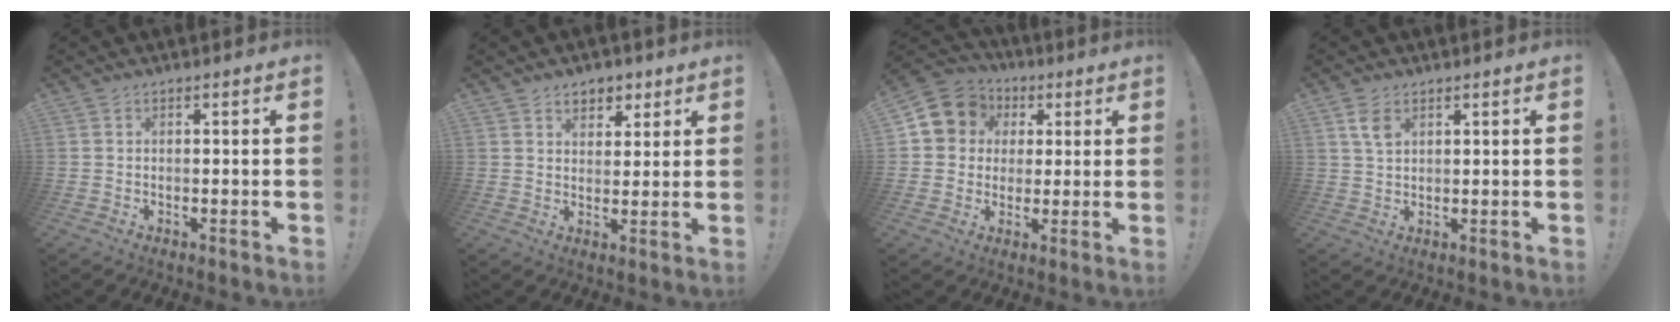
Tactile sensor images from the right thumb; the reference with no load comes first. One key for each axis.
{"total": 5.9, "fx": 3.7, "fy": 4.4, "fz": 1.5, "tx": -0.010, "ty": -0.024, "tz": 0.067}
{"total": 10.0, "fx": 2.8, "fy": 9.2, "fz": 2.7, "tx": -0.038, "ty": -0.007, "tz": 0.059}
{"total": 4.5, "fx": 2.2, "fy": 2.4, "fz": 3.1, "tx": -0.050, "ty": -0.008, "tz": 0.040}